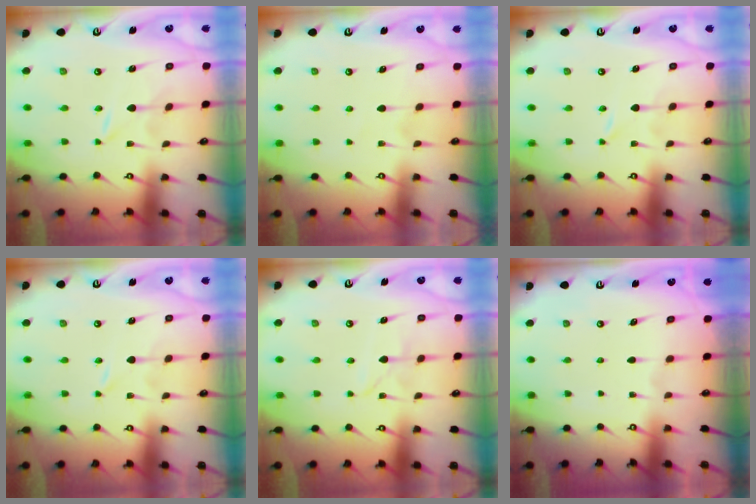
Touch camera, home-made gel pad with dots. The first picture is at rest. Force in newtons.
{"total": 2.8, "press": 2.7, "slide": 0.3}
{"total": 0.0}
{"total": 0.0}
{"total": 2.2, "press": 2.2, "slide": 0.2}
{"total": 0.0}